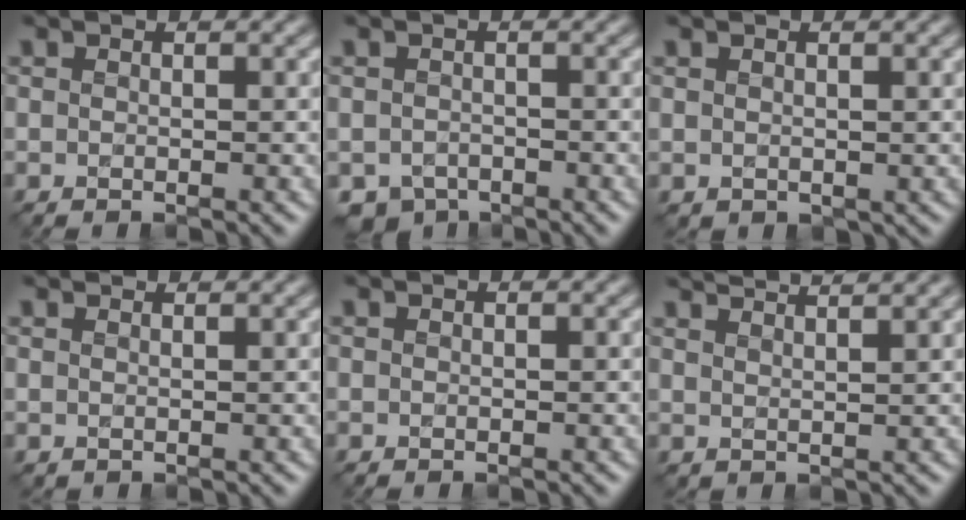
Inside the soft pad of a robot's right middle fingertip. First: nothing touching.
{"total": 1.7, "force": [-1.5, 0.7, -0.5], "torque": [0.004, -0.009, -0.024]}
{"total": 0.5, "force": [0.4, 0.0, -0.3], "torque": [-0.003, -0.003, 0.015]}
{"total": 2.3, "force": [2.2, 0.5, 0.3], "torque": [-0.002, -0.002, 0.014]}
{"total": 0.0}
{"total": 5.2, "force": [4.7, 1.0, 1.9], "torque": [-0.010, 0.027, 0.041]}